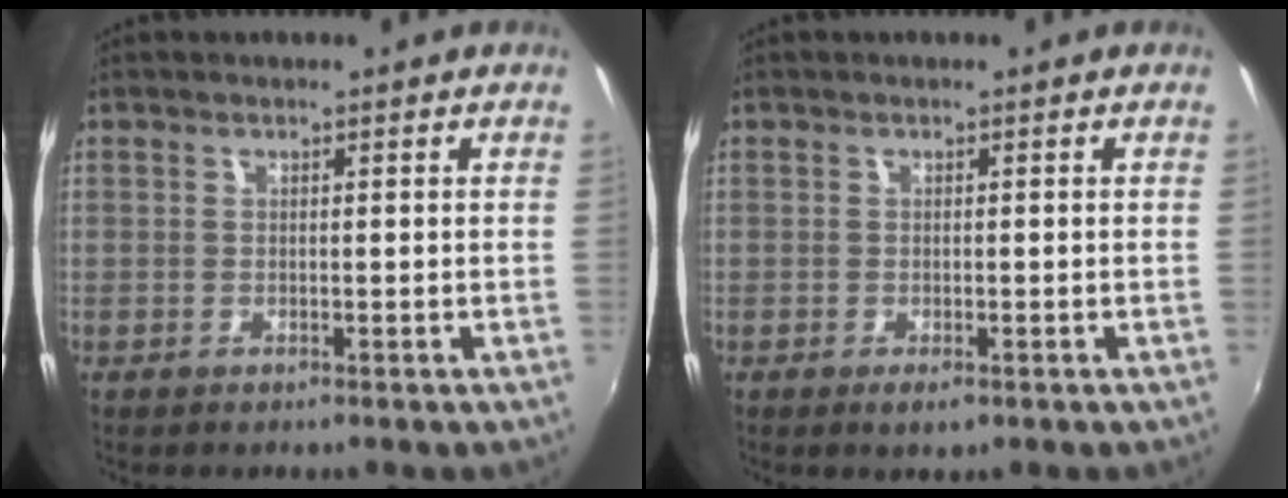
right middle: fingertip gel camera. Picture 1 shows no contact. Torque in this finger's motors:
{"motor_torque": [0.58, -0.54, 0.07, 0.03]}